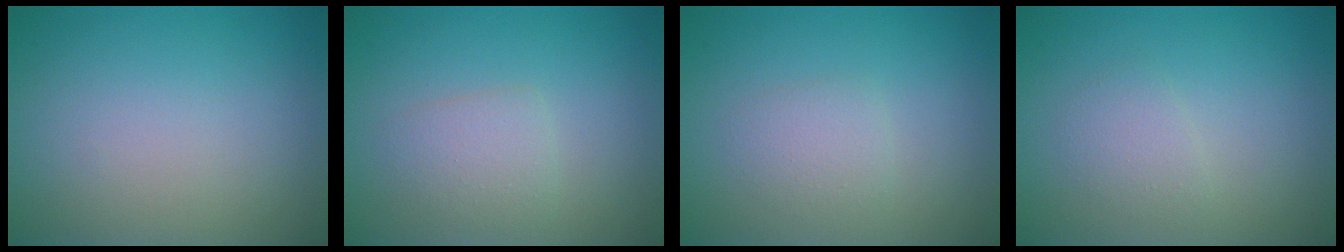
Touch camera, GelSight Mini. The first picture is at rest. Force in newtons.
{"total": 2.0, "press": 2.0, "slide": 0.0}
{"total": 1.6, "press": 1.6, "slide": 0.1}
{"total": 1.4, "press": 1.4, "slide": 0.1}